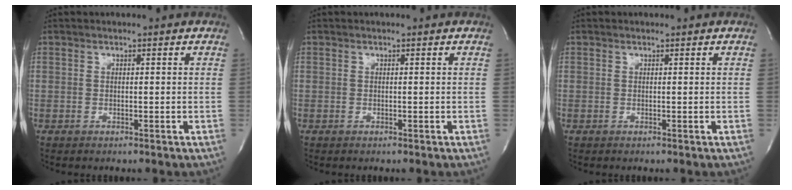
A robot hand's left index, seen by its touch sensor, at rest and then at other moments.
{"total": 0.0}
{"total": 0.0}